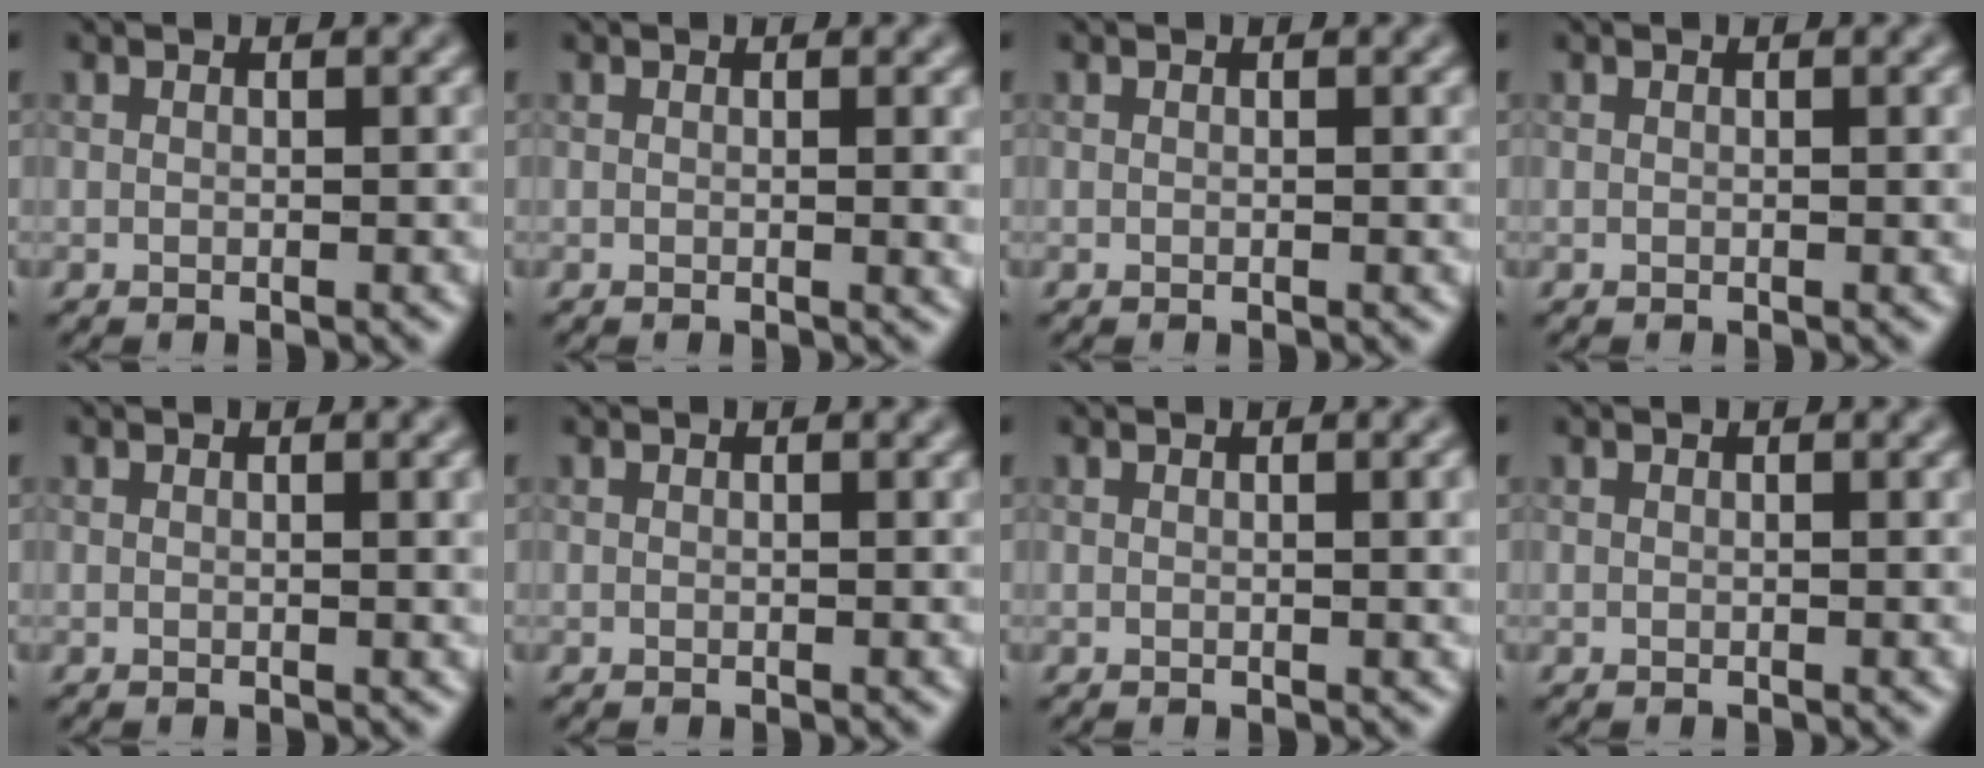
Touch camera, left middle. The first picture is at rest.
{"total": 1.8, "force": [0.2, 0.6, 1.7], "torque": [-0.013, 0.004, 0.004]}
{"total": 0.0}
{"total": 0.9, "force": [0.2, 0.3, 0.8], "torque": [-0.006, 0.004, 0.002]}
{"total": 1.9, "force": [0.4, 0.7, 1.7], "torque": [-0.014, 0.007, 0.006]}
{"total": 0.0}
{"total": 2.3, "force": [0.4, 0.8, 2.1], "torque": [-0.017, 0.009, 0.007]}
{"total": 0.0}